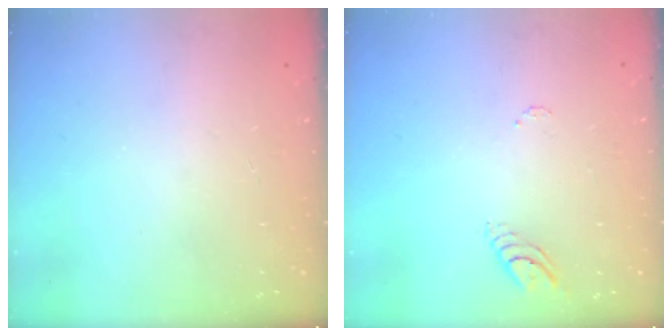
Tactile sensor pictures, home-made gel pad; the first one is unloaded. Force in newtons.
{"total": 3.7, "press": 3.6, "slide": 0.3}